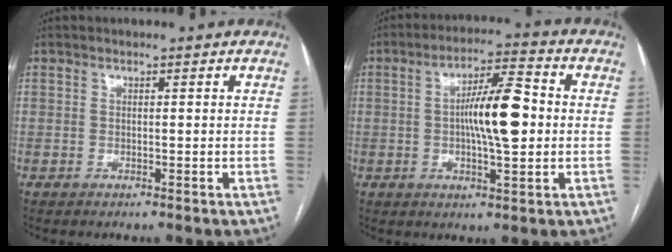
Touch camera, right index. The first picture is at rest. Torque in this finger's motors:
{"motor_torque": [1.66, 0.07, 0.77, 0.18]}